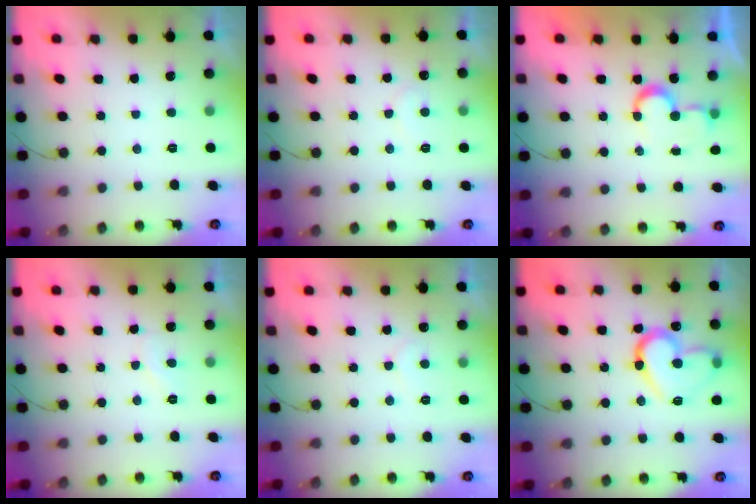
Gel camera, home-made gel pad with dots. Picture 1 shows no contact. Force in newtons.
{"total": 4.3, "press": 4.3, "slide": 0.2}
{"total": 6.8, "press": 6.8, "slide": 0.7}
{"total": 5.0, "press": 4.9, "slide": 0.4}
{"total": 4.8, "press": 4.8, "slide": 0.3}
{"total": 15.6, "press": 15.5, "slide": 1.4}